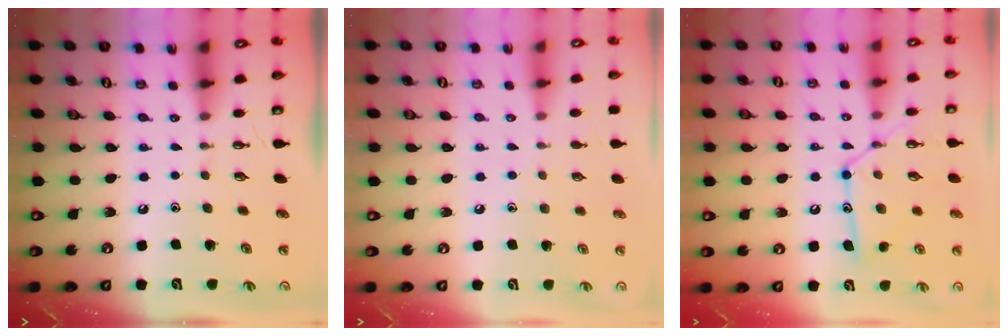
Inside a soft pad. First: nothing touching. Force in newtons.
{"total": 5.6, "press": 5.6, "slide": 0.6}
{"total": 14.2, "press": 14.2, "slide": 1.2}